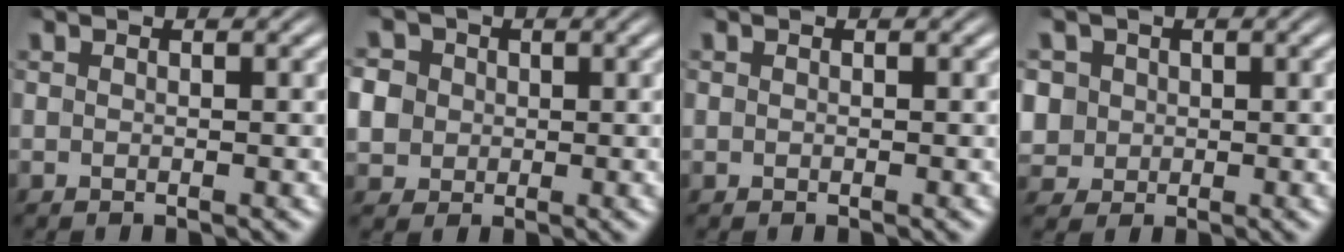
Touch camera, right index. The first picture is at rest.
{"total": 5.8, "force": [0.6, 5.2, 2.4], "torque": [-0.065, -0.012, 0.011]}
{"total": 0.0}
{"total": 6.2, "force": [0.2, 5.7, 2.4], "torque": [-0.072, -0.023, 0.010]}